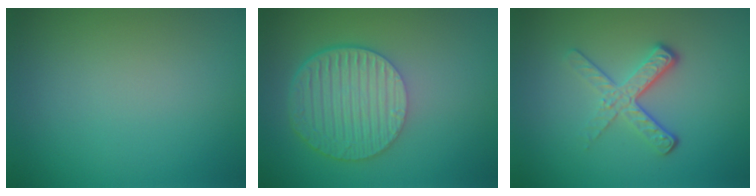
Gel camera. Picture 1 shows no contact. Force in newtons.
{"total": 6.9, "press": 4.9, "slide": 4.9}
{"total": 3.7, "press": 2.3, "slide": 2.9}